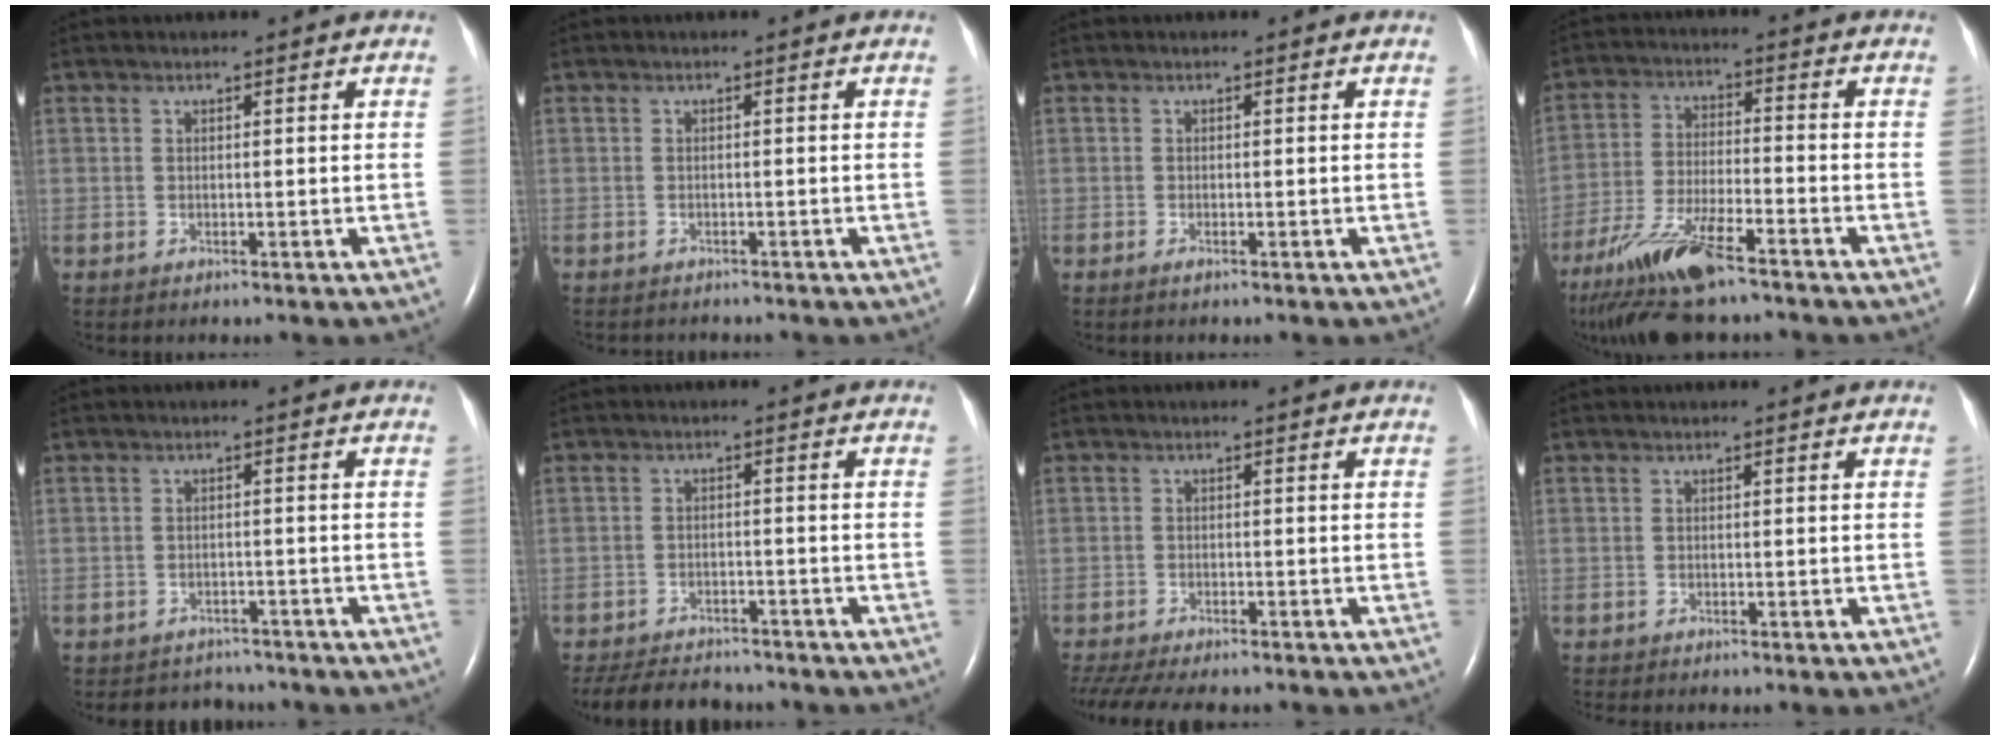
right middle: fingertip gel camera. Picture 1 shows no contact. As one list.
[{"total": 3.2, "force": [-2.9, 1.0, 1.0], "torque": [-0.017, -0.004, -0.032]}, {"total": 0.6, "force": [-0.4, 0.0, 0.4], "torque": [-0.012, -0.002, -0.007]}, {"total": 13.5, "force": [-9.8, 2.1, 8.9], "torque": [-0.187, -0.033, -0.178]}, {"total": 4.5, "force": [-4.1, 1.8, -0.3], "torque": [0.000, 0.007, -0.055]}, {"total": 10.4, "force": [-9.5, 2.9, 3.4], "torque": [-0.066, -0.008, -0.133]}, {"total": 12.0, "force": [-10.2, 2.7, 5.7], "torque": [-0.109, -0.014, -0.144]}, {"total": 1.7, "force": [-1.6, -0.2, 0.6], "torque": [-0.009, -0.003, -0.024]}]